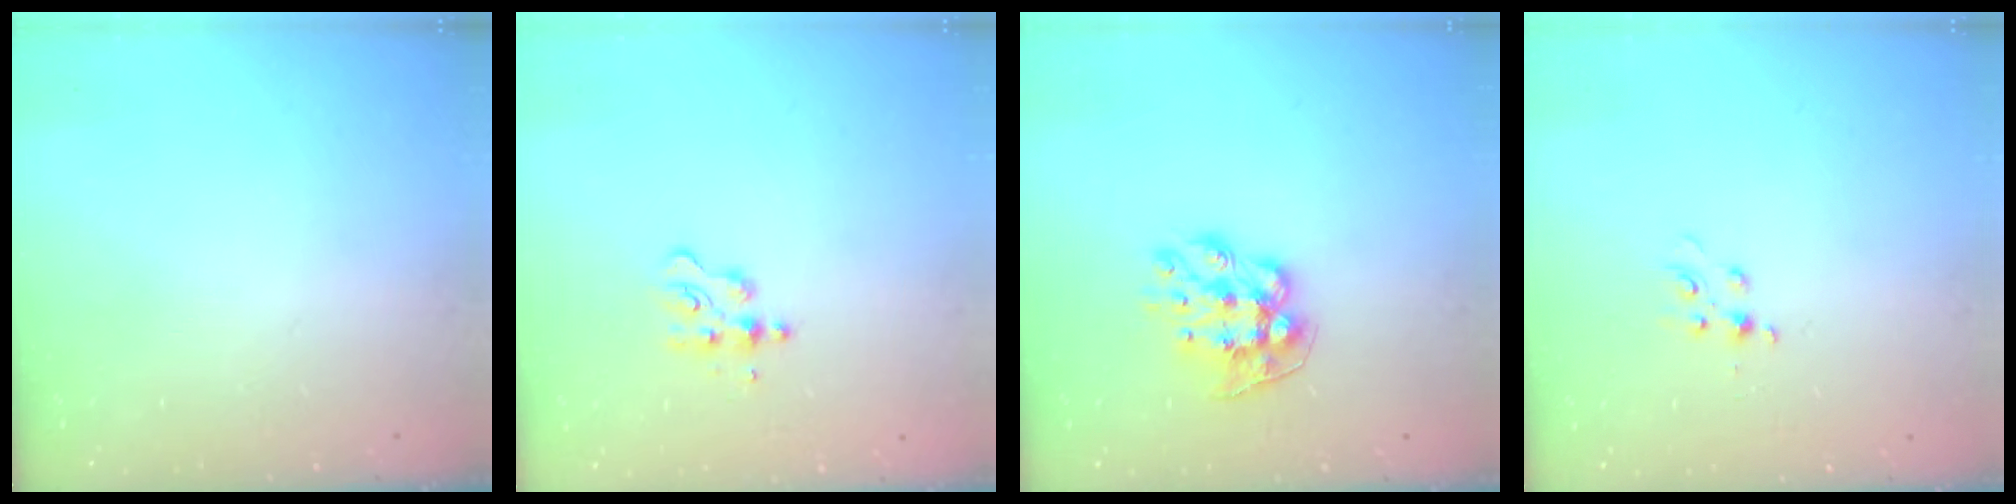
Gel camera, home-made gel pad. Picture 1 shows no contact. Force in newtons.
{"total": 4.4, "press": 4.4, "slide": 0.5}
{"total": 9.6, "press": 9.6, "slide": 0.4}
{"total": 4.5, "press": 4.2, "slide": 1.4}